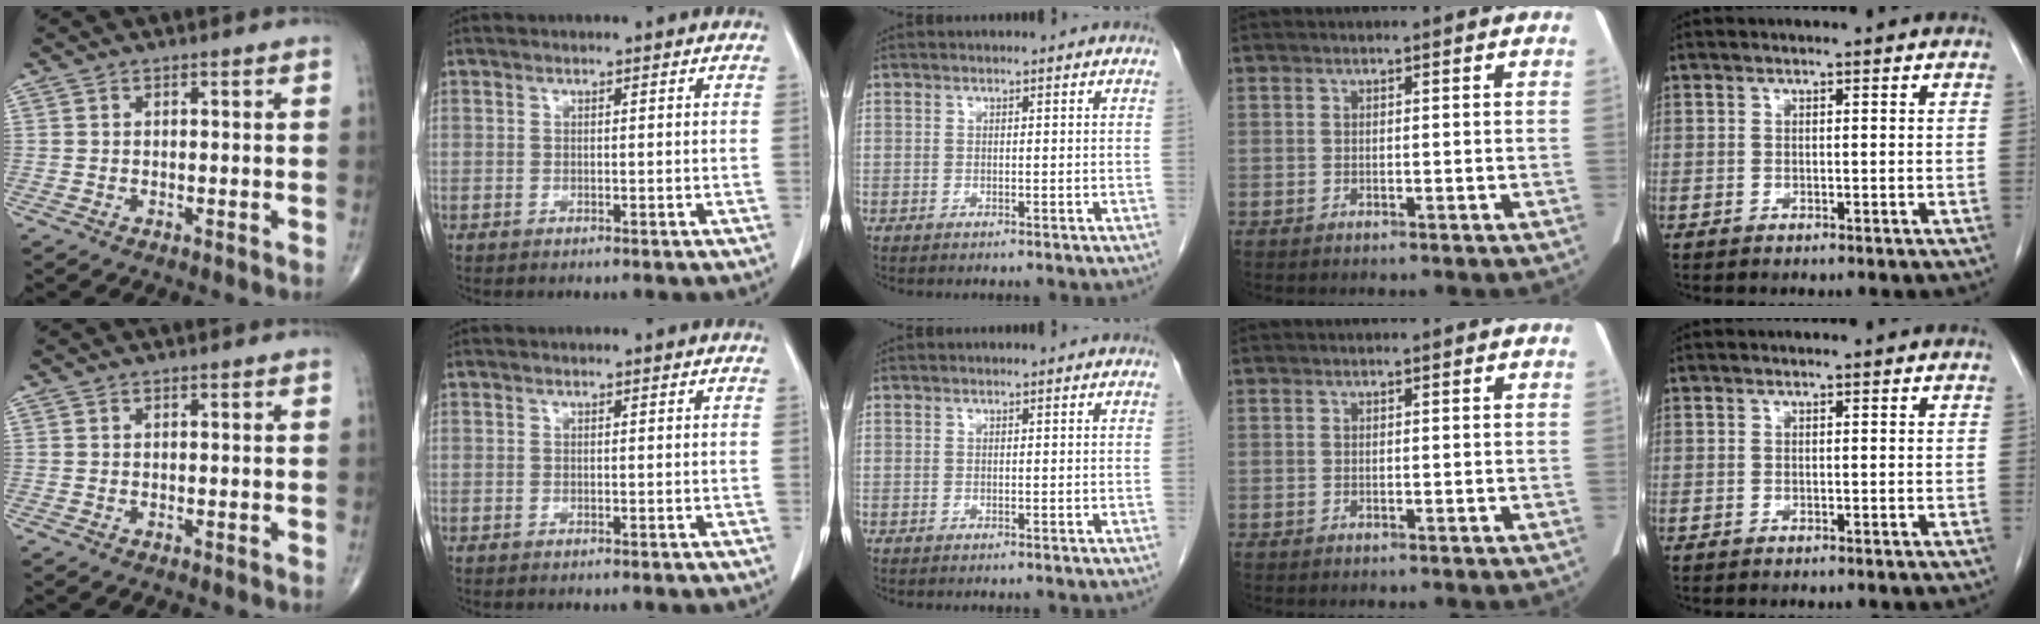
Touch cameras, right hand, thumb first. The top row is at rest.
{}